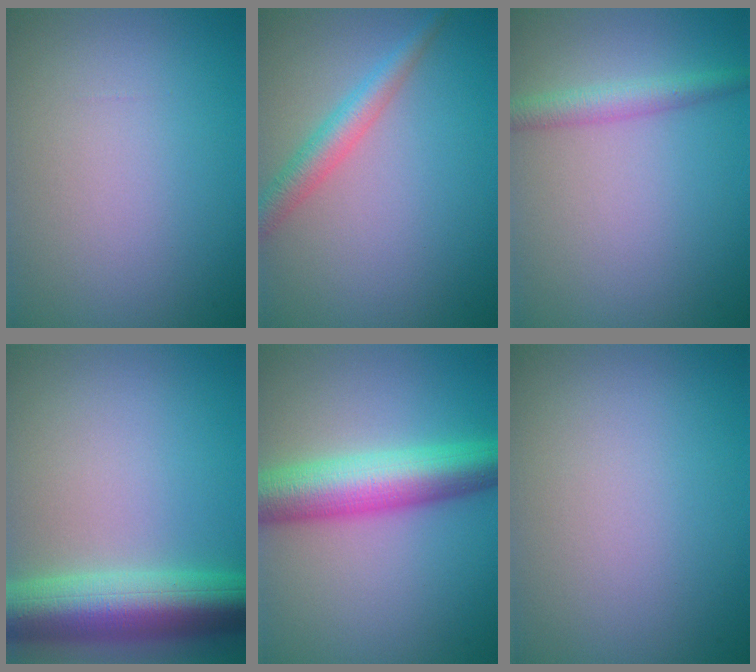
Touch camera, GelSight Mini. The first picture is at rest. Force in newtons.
{"total": 2.9, "press": 2.9, "slide": 0.1}
{"total": 2.5, "press": 2.5, "slide": 0.1}
{"total": 8.8, "press": 8.8, "slide": 0.4}
{"total": 7.8, "press": 7.8, "slide": 0.1}
{"total": 0.0}